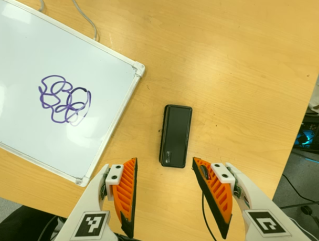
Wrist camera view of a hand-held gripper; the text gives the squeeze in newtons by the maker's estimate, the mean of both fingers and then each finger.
{"total": 0.0}